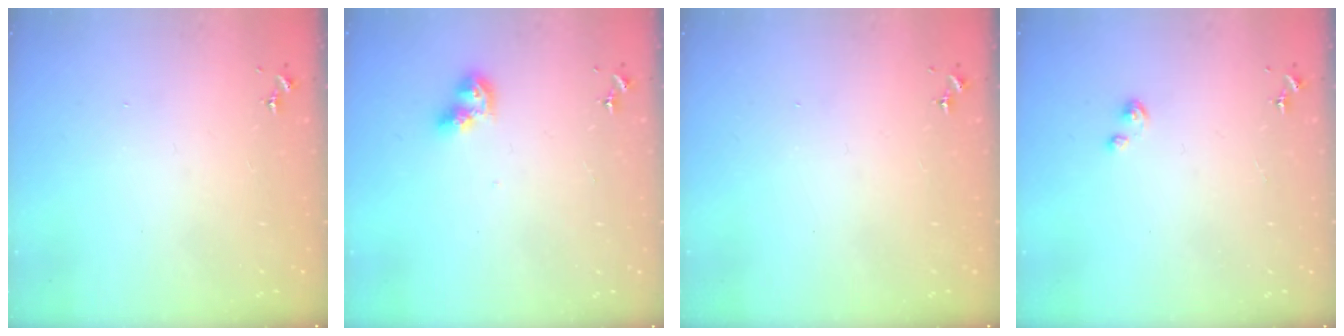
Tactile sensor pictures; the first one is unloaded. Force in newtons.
{"total": 7.4, "press": 7.4, "slide": 0.7}
{"total": 0.0}
{"total": 2.7, "press": 2.7, "slide": 0.3}